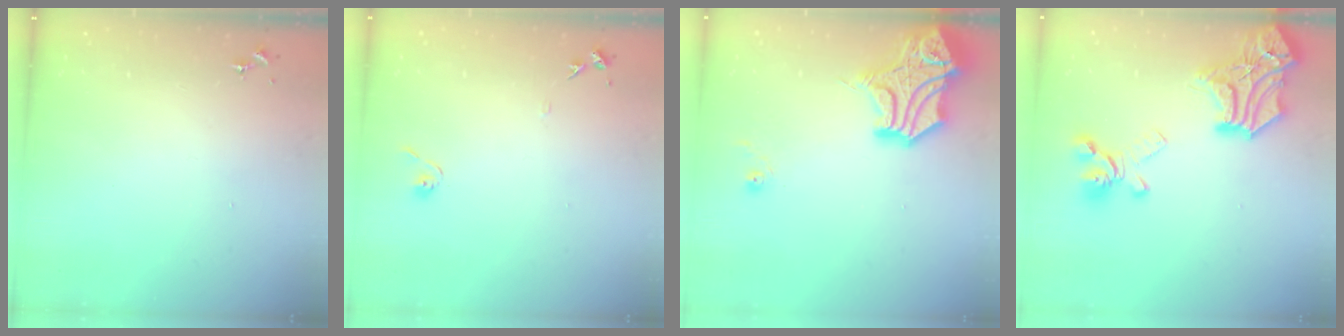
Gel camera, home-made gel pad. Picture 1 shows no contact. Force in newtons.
{"total": 6.8, "press": 6.8, "slide": 0.6}
{"total": 21.1, "press": 21.0, "slide": 2.6}
{"total": 24.6, "press": 24.6, "slide": 0.7}